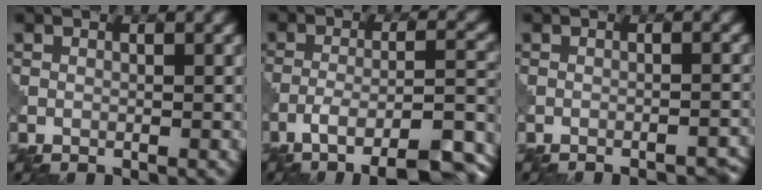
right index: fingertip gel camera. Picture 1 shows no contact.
{"total": 11.4, "force": [-8.3, 2.4, 7.5], "torque": [-0.098, 0.003, -0.113]}
{"total": 3.6, "force": [-3.3, 0.7, 1.3], "torque": [-0.011, 0.013, -0.038]}